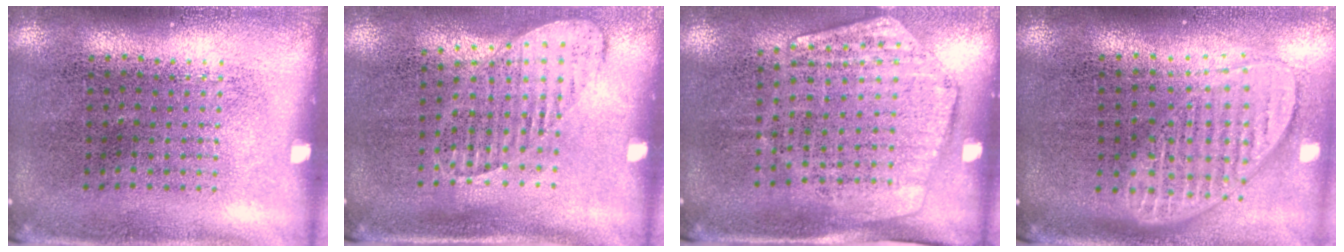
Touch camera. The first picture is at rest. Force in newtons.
{"total": 1.4, "press": 1.1, "slide": 0.8}
{"total": 1.9, "press": 1.6, "slide": 1.0}
{"total": 2.0, "press": 1.5, "slide": 1.2}